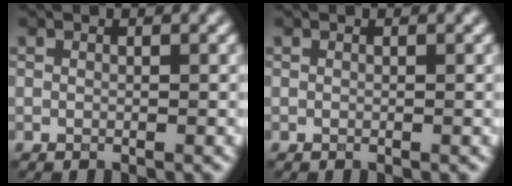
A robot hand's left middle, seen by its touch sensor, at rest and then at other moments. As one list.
[{"total": 0.0}]